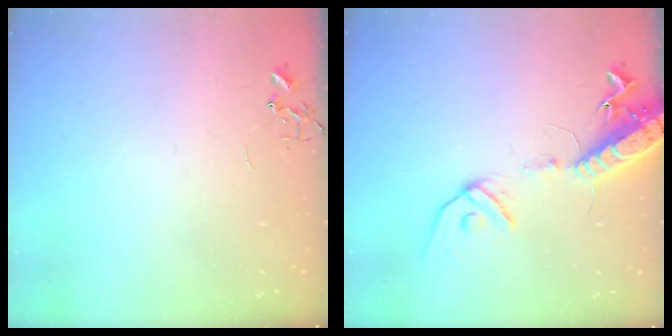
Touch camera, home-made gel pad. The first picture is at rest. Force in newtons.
{"total": 15.1, "press": 14.7, "slide": 3.4}